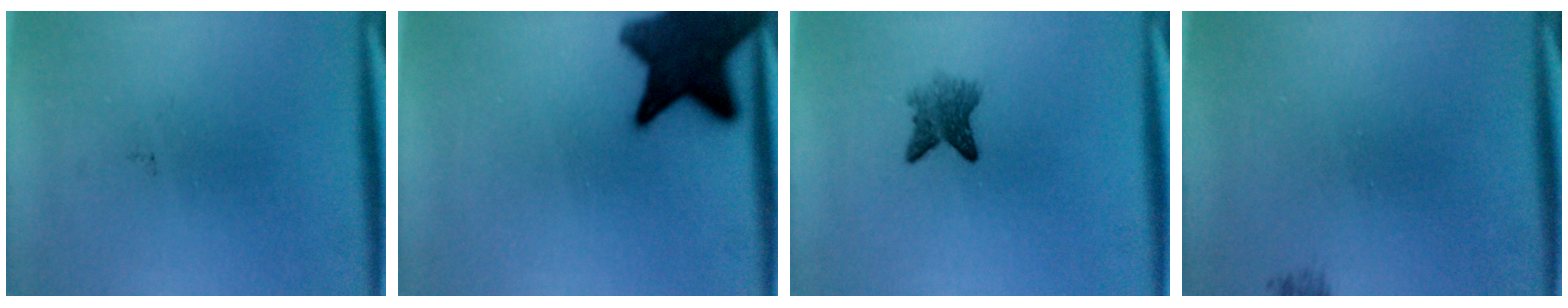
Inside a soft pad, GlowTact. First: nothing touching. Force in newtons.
{"total": 13.4}
{"total": 3.4}
{"total": 0.7}